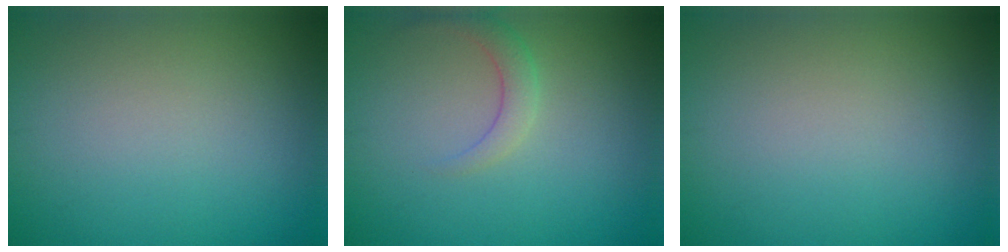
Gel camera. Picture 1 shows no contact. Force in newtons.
{"total": 1.8, "press": 1.8, "slide": 0.1}
{"total": 0.0}